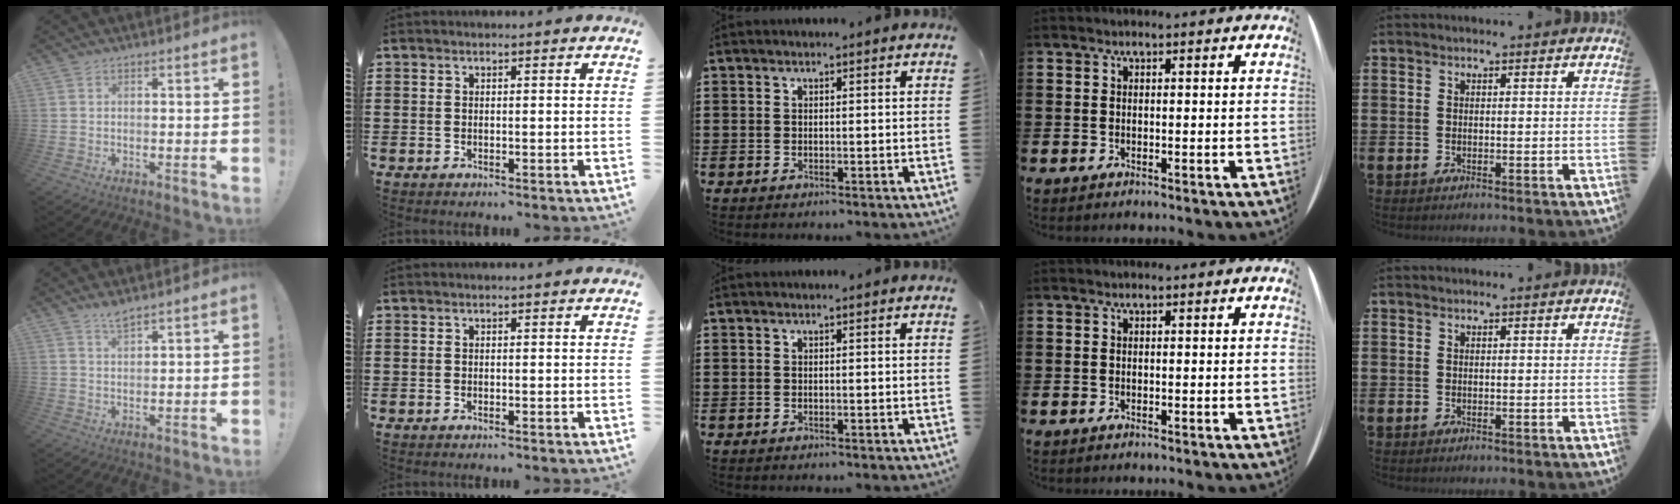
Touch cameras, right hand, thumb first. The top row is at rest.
{"thumb": {"total": 3.3, "force": [2.8, 0.4, 1.7], "torque": [-0.021, -0.018, 0.048]}}